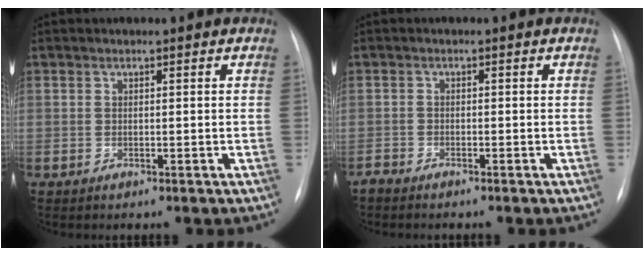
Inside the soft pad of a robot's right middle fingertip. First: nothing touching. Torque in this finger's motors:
{"motor_torque": [0.07, -0.08, -0.01, 0.01]}